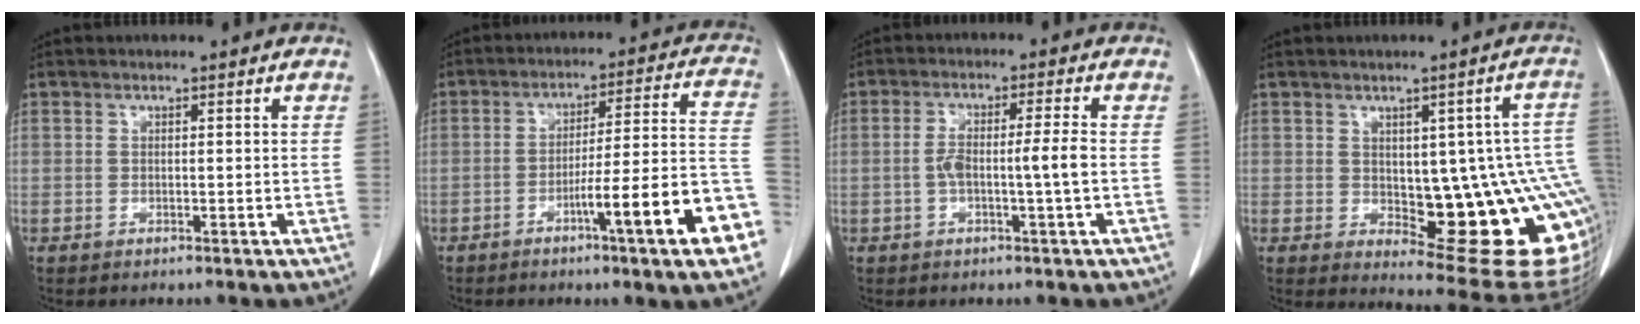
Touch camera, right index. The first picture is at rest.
{"total": 15.8, "force": [-7.1, 0.1, 14.1], "torque": [-0.155, 0.013, -0.099]}
{"total": 5.2, "force": [-0.9, -0.1, 5.1], "torque": [-0.102, 0.011, -0.014]}
{"total": 18.8, "force": [-2.7, 6.2, 17.5], "torque": [-0.134, 0.017, -0.007]}